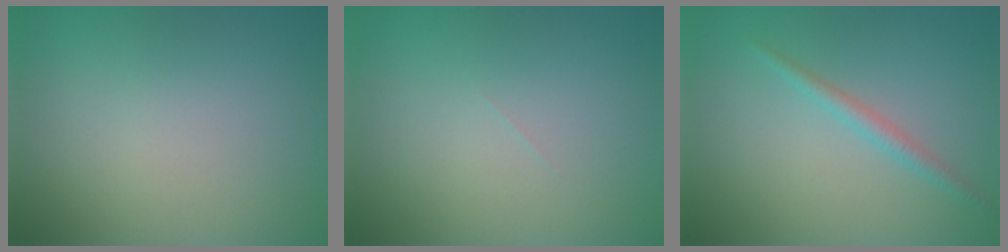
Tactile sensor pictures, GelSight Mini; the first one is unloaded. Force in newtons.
{"total": 0.0}
{"total": 1.5, "press": 1.5, "slide": 0.1}